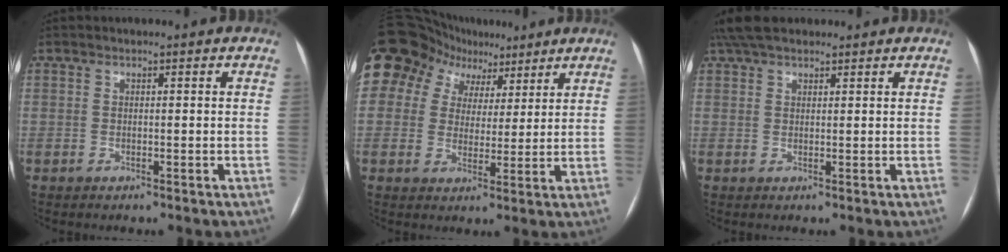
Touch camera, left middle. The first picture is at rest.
{"total": 12.0, "force": [7.3, 8.9, 3.6], "torque": [-0.076, 0.051, 0.120]}
{"total": 6.9, "force": [5.6, 2.4, 3.2], "torque": [-0.059, 0.038, 0.105]}